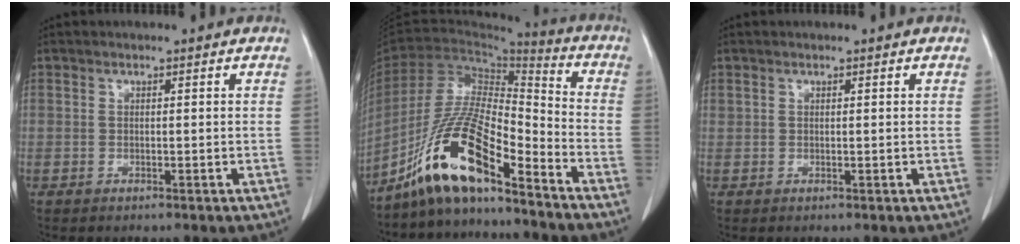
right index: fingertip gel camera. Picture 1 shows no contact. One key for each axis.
{"total": 15.1, "fx": -10.8, "fy": 2.4, "fz": 10.2, "tx": -0.196, "ty": 0.005, "tz": -0.199}
{"total": 0.0}